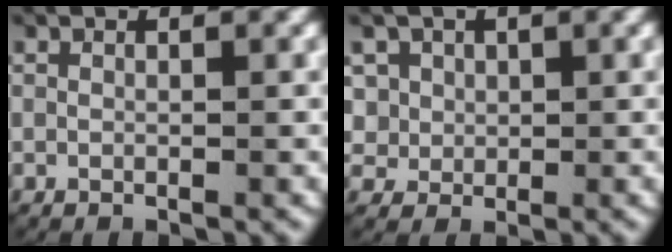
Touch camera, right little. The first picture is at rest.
{"total": 5.4, "force": [0.8, 5.0, 1.7], "torque": [-0.056, -0.015, 0.021]}